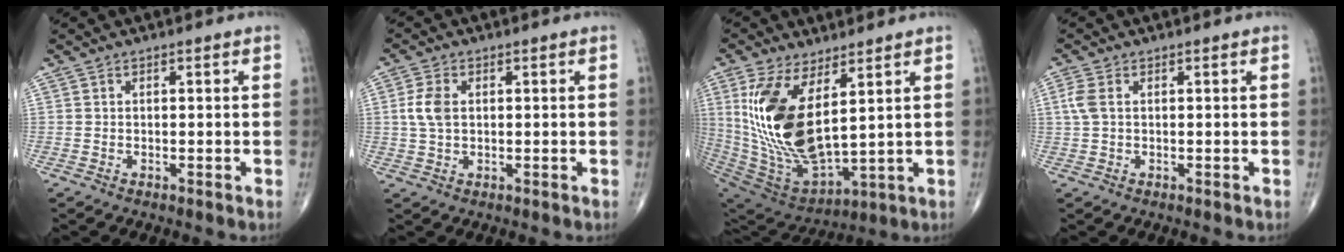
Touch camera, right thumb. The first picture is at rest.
{"total": 4.6, "force": [0.7, 2.9, 3.5], "torque": [-0.081, 0.003, 0.012]}
{"total": 20.3, "force": [5.4, 9.0, 17.4], "torque": [-0.351, -0.040, 0.124]}
{"total": 2.9, "force": [0.6, 1.7, 2.3], "torque": [-0.073, 0.010, 0.012]}